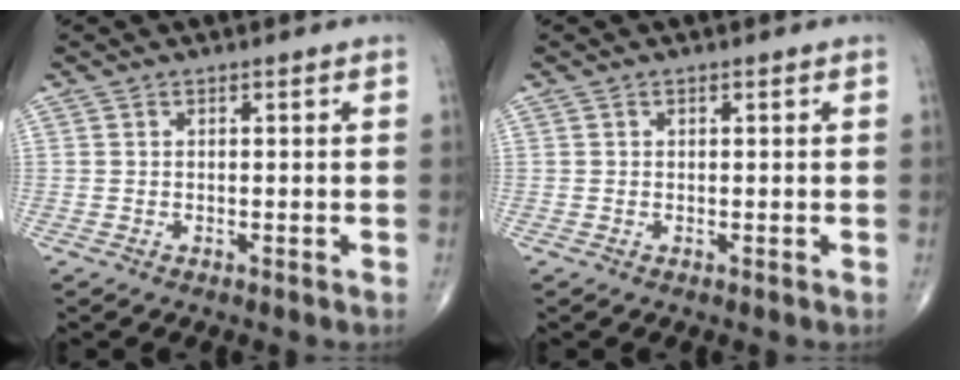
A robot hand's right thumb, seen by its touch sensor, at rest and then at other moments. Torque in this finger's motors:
{"motor_torque": [-0.39, 0.11, -0.18, -0.09, 0.01]}